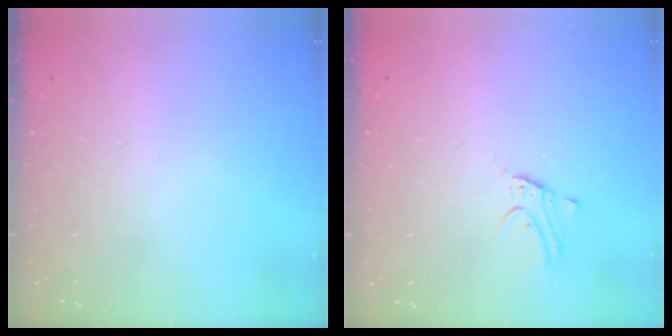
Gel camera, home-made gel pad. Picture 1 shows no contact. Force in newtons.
{"total": 2.7, "press": 2.7, "slide": 0.1}